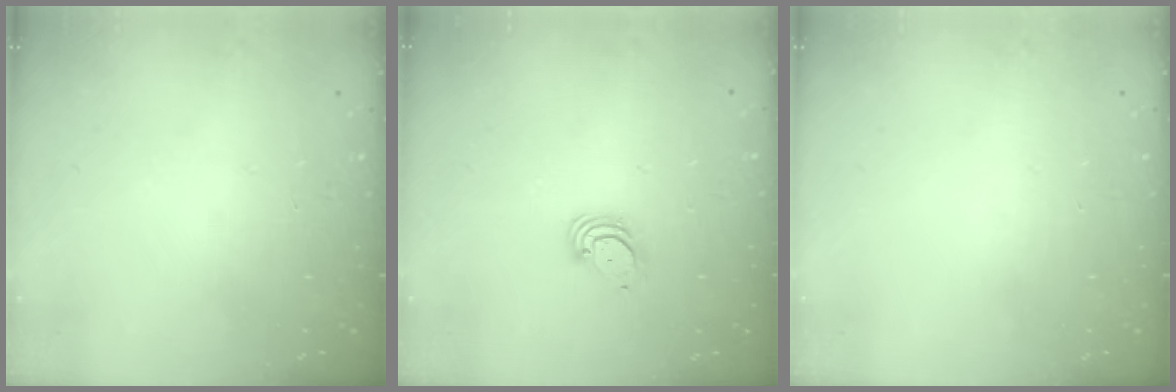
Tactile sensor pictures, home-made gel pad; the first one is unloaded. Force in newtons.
{"total": 4.1, "press": 4.0, "slide": 0.3}
{"total": 0.0}